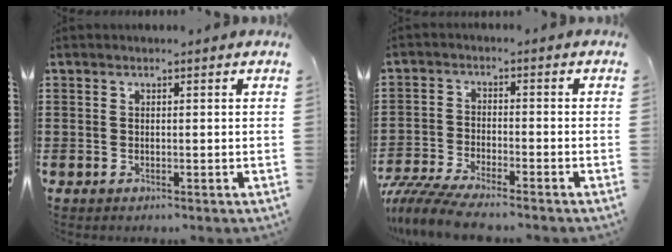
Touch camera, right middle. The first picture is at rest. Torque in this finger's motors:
{"motor_torque": [1.06, -0.28, 0.54, 0.21]}